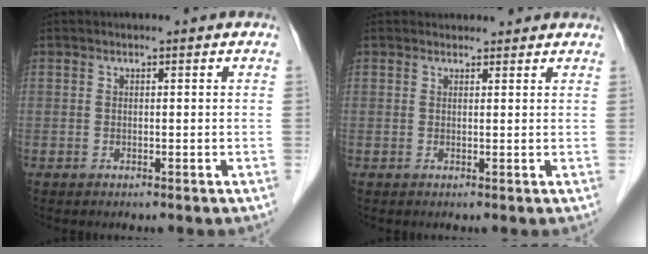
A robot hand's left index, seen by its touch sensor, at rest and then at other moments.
{"total": 3.1, "force": [2.9, 1.0, 0.2], "torque": [-0.003, 0.017, 0.034]}